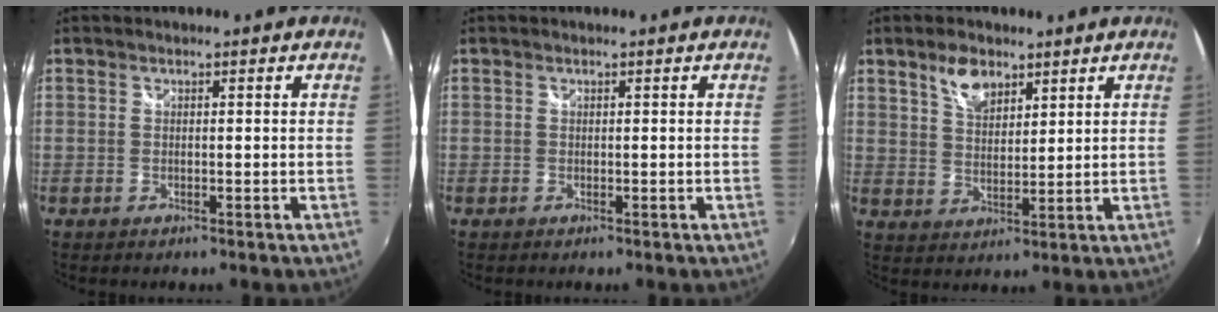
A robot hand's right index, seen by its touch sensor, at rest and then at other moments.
{"total": 0.0}
{"total": 6.1, "force": [4.0, 3.1, 3.5], "torque": [-0.059, 0.007, 0.074]}